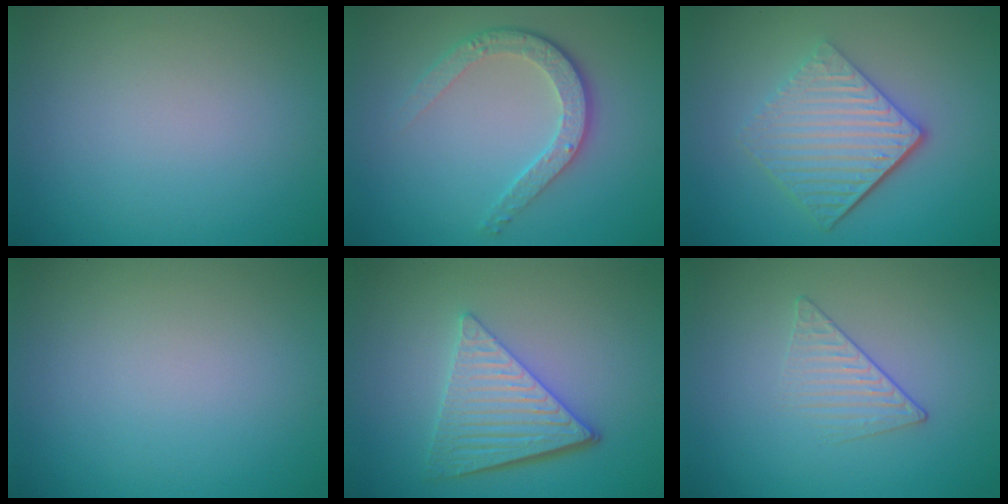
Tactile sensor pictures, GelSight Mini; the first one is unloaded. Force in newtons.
{"total": 3.8, "press": 2.9, "slide": 2.5}
{"total": 5.6, "press": 3.9, "slide": 3.9}
{"total": 0.0}
{"total": 5.5, "press": 4.3, "slide": 3.4}
{"total": 1.6, "press": 1.0, "slide": 1.2}